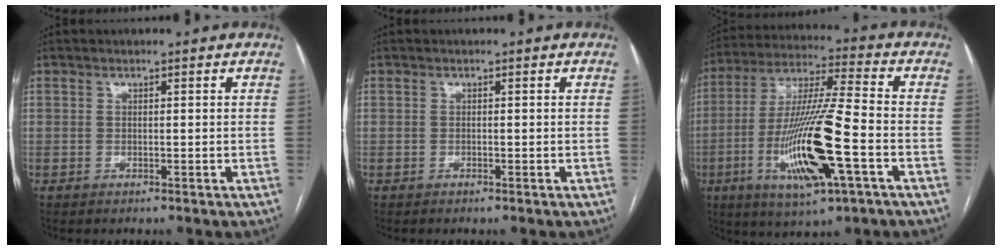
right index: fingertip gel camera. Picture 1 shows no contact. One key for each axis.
{"total": 0.0}
{"total": 18.2, "fx": -5.6, "fy": 1.6, "fz": 17.2, "tx": -0.349, "ty": -0.018, "tz": -0.098}